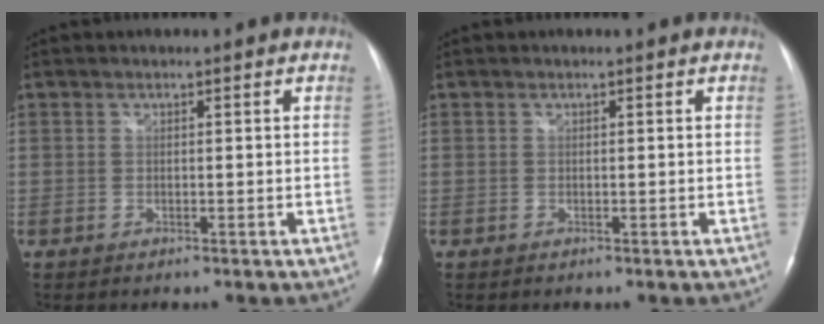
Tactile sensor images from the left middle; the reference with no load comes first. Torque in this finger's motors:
{"motor_torque": [0.00, 0.00, 0.00, 0.00]}